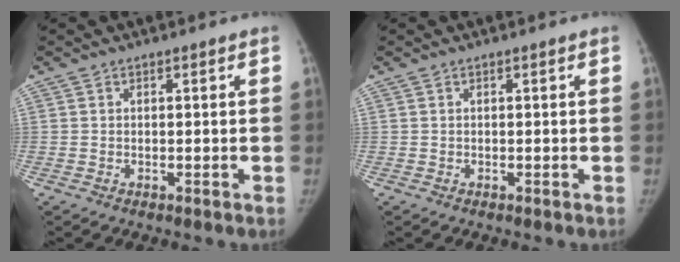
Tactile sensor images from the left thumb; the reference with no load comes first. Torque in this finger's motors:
{"motor_torque": [-0.16, -0.15, 0.19, -0.17, 0.00]}